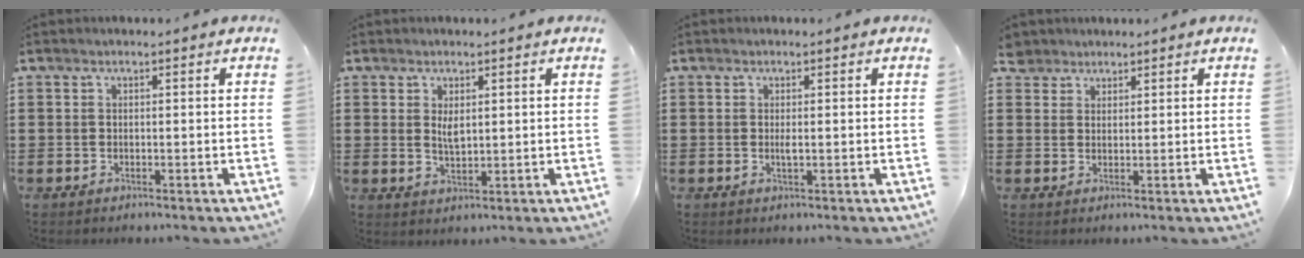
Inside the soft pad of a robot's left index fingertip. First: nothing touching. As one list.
[{"total": 2.5, "force": [0.8, 0.9, 2.1], "torque": [-0.045, 0.001, 0.014]}, {"total": 1.2, "force": [0.1, 0.1, 1.2], "torque": [-0.023, -0.003, 0.001]}, {"total": 2.6, "force": [2.1, 1.5, 0.1], "torque": [-0.012, 0.009, 0.042]}]